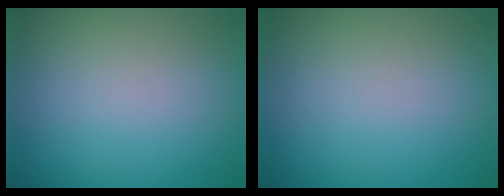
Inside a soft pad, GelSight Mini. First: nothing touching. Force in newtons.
{"total": 0.0}